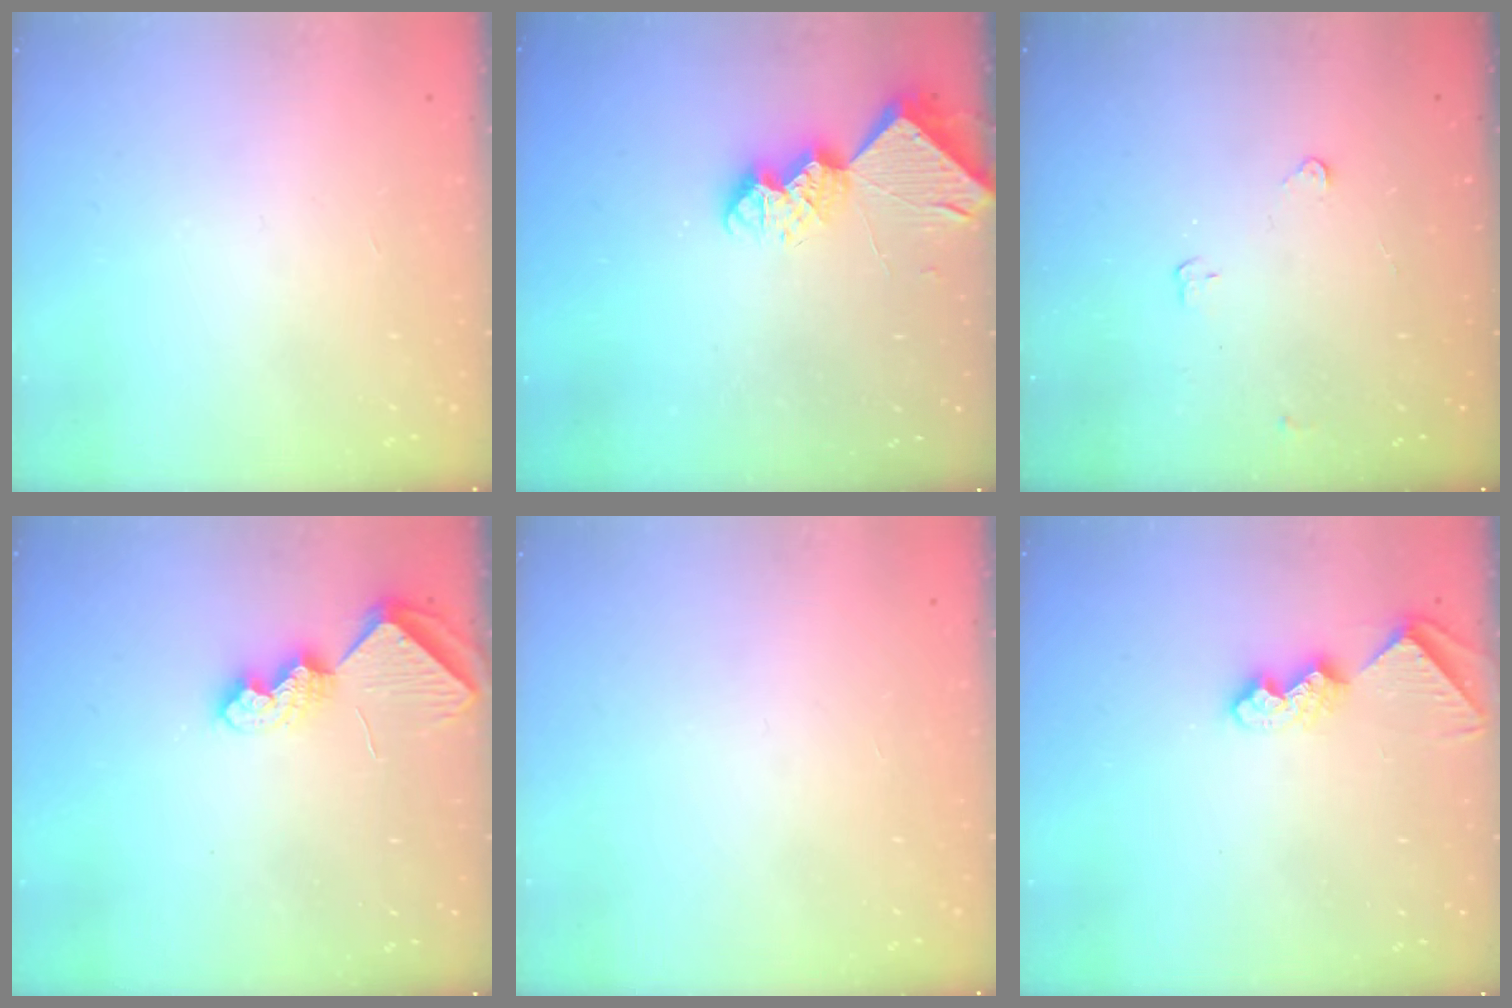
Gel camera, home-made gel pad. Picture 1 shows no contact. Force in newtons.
{"total": 9.7, "press": 9.7, "slide": 1.0}
{"total": 3.2, "press": 3.1, "slide": 0.4}
{"total": 7.6, "press": 7.5, "slide": 0.7}
{"total": 0.0}
{"total": 9.1, "press": 9.1, "slide": 0.3}